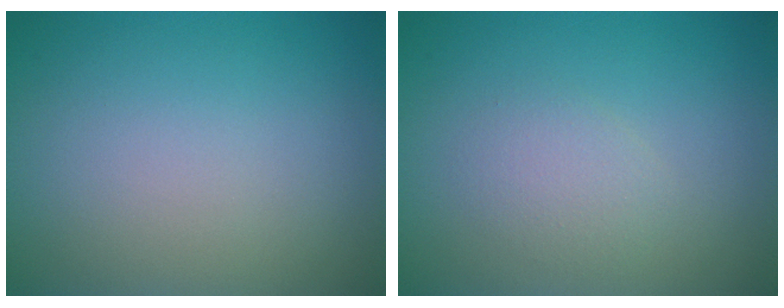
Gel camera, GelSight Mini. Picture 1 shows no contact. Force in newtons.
{"total": 1.6, "press": 1.6, "slide": 0.1}